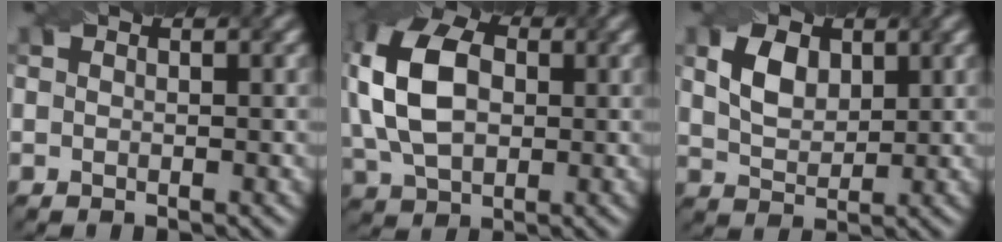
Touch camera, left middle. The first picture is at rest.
{"total": 10.9, "force": [1.2, 7.3, 8.0], "torque": [-0.194, 0.015, 0.015]}
{"total": 3.7, "force": [1.5, 2.4, 2.4], "torque": [-0.055, 0.004, 0.028]}